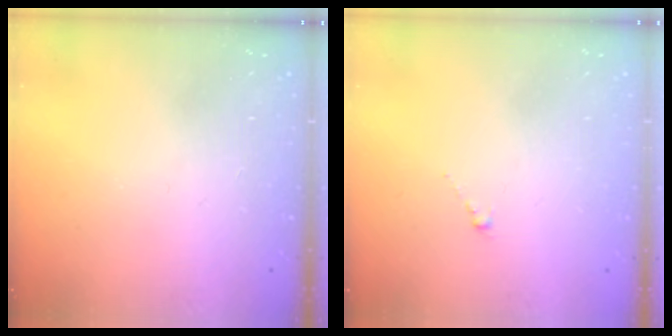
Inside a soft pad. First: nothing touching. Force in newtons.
{"total": 0.8, "press": 0.7, "slide": 0.5}